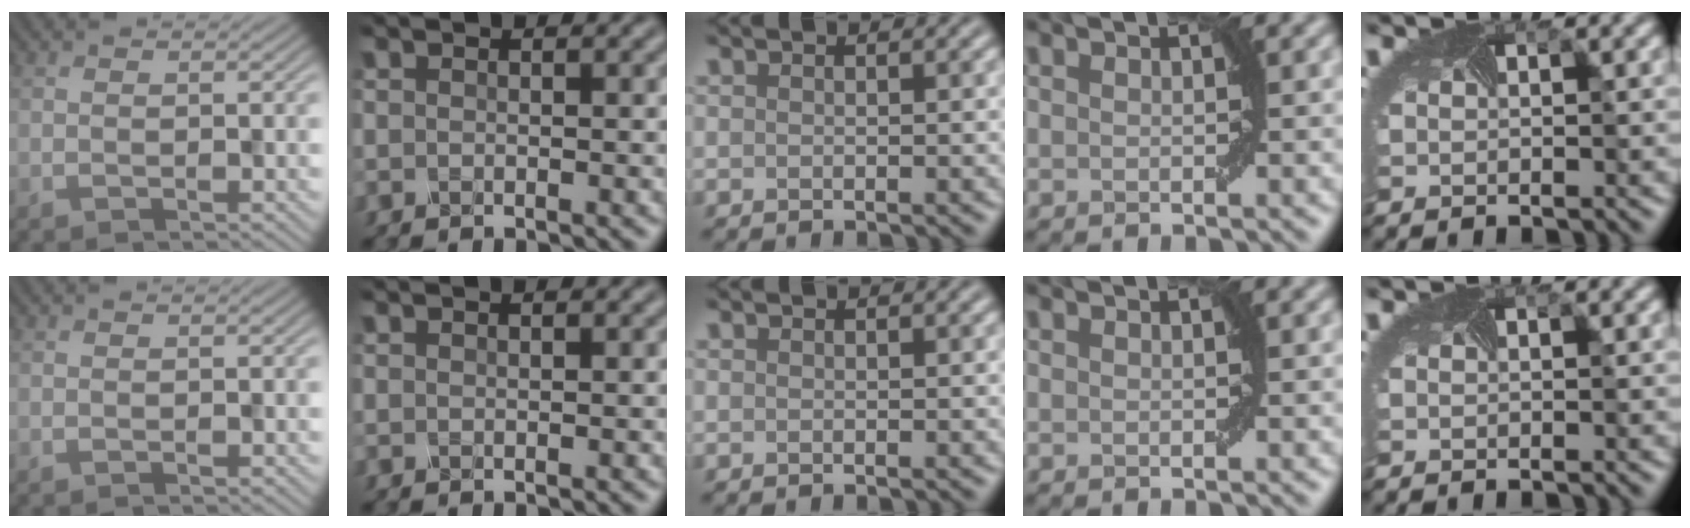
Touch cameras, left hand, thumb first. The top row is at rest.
{}